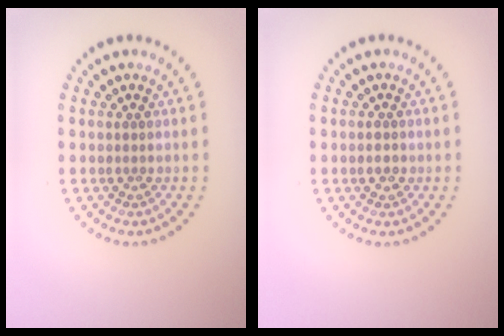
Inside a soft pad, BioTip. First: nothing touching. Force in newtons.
{"total": 0.9, "press": 0.8, "slide": 0.3}